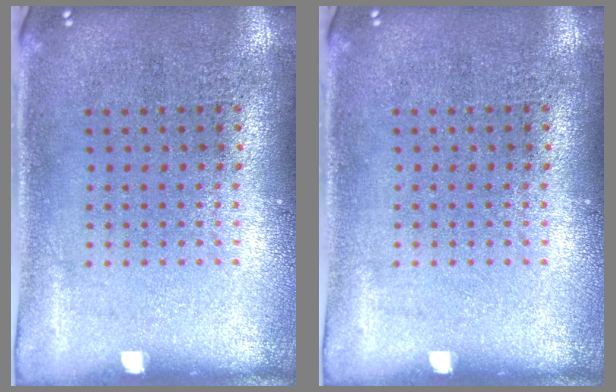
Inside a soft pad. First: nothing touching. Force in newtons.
{"total": 0.0}